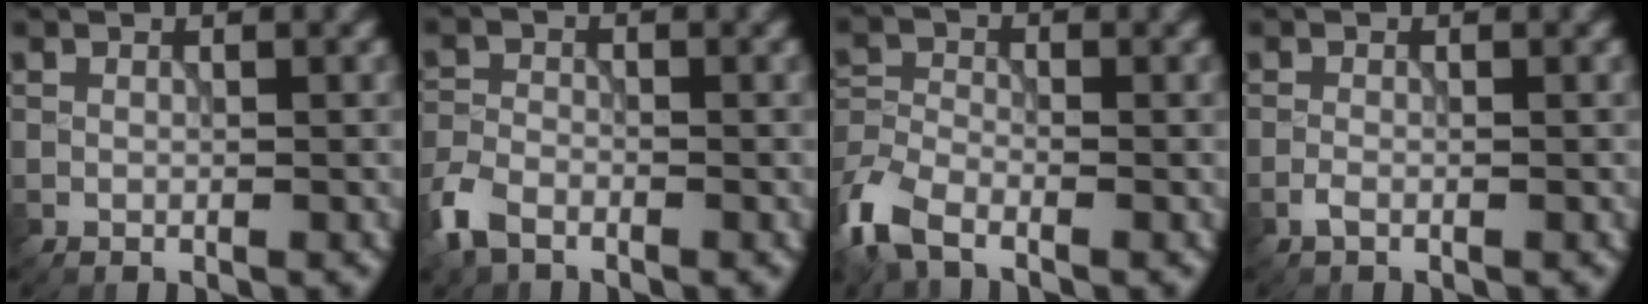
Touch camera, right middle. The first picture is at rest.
{"total": 3.7, "force": [-2.6, 1.9, 1.8], "torque": [-0.044, -0.007, -0.067]}
{"total": 5.5, "force": [-3.7, 2.6, 3.1], "torque": [-0.072, -0.006, -0.090]}
{"total": 0.8, "force": [-0.5, 0.3, 0.6], "torque": [-0.014, 0.001, -0.014]}